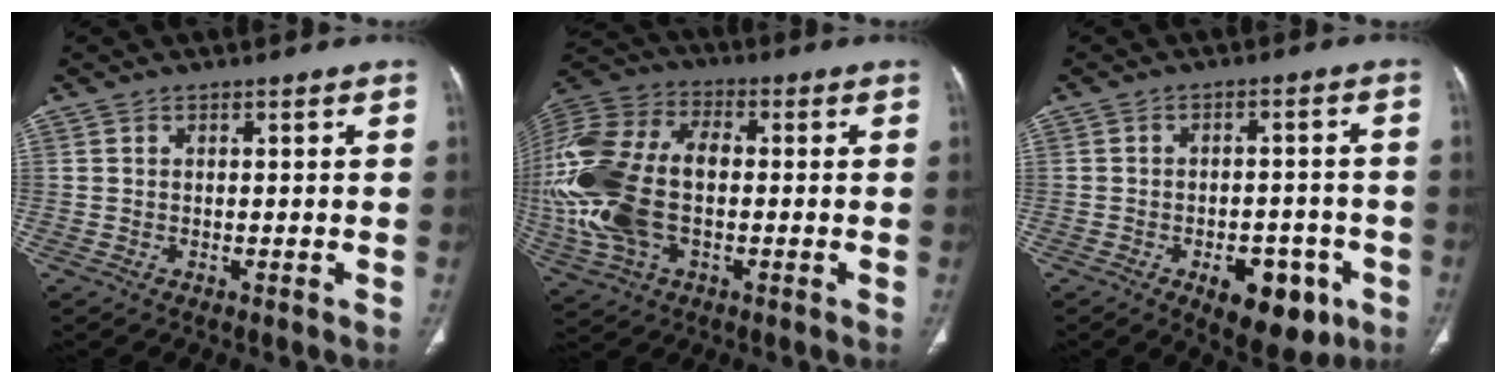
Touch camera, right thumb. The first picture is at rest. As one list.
[{"total": 26.0, "force": [-1.8, 15.9, 20.5], "torque": [-0.504, 0.011, -0.024]}, {"total": 11.1, "force": [-5.0, 6.0, 7.9], "torque": [-0.072, 0.022, -0.058]}]